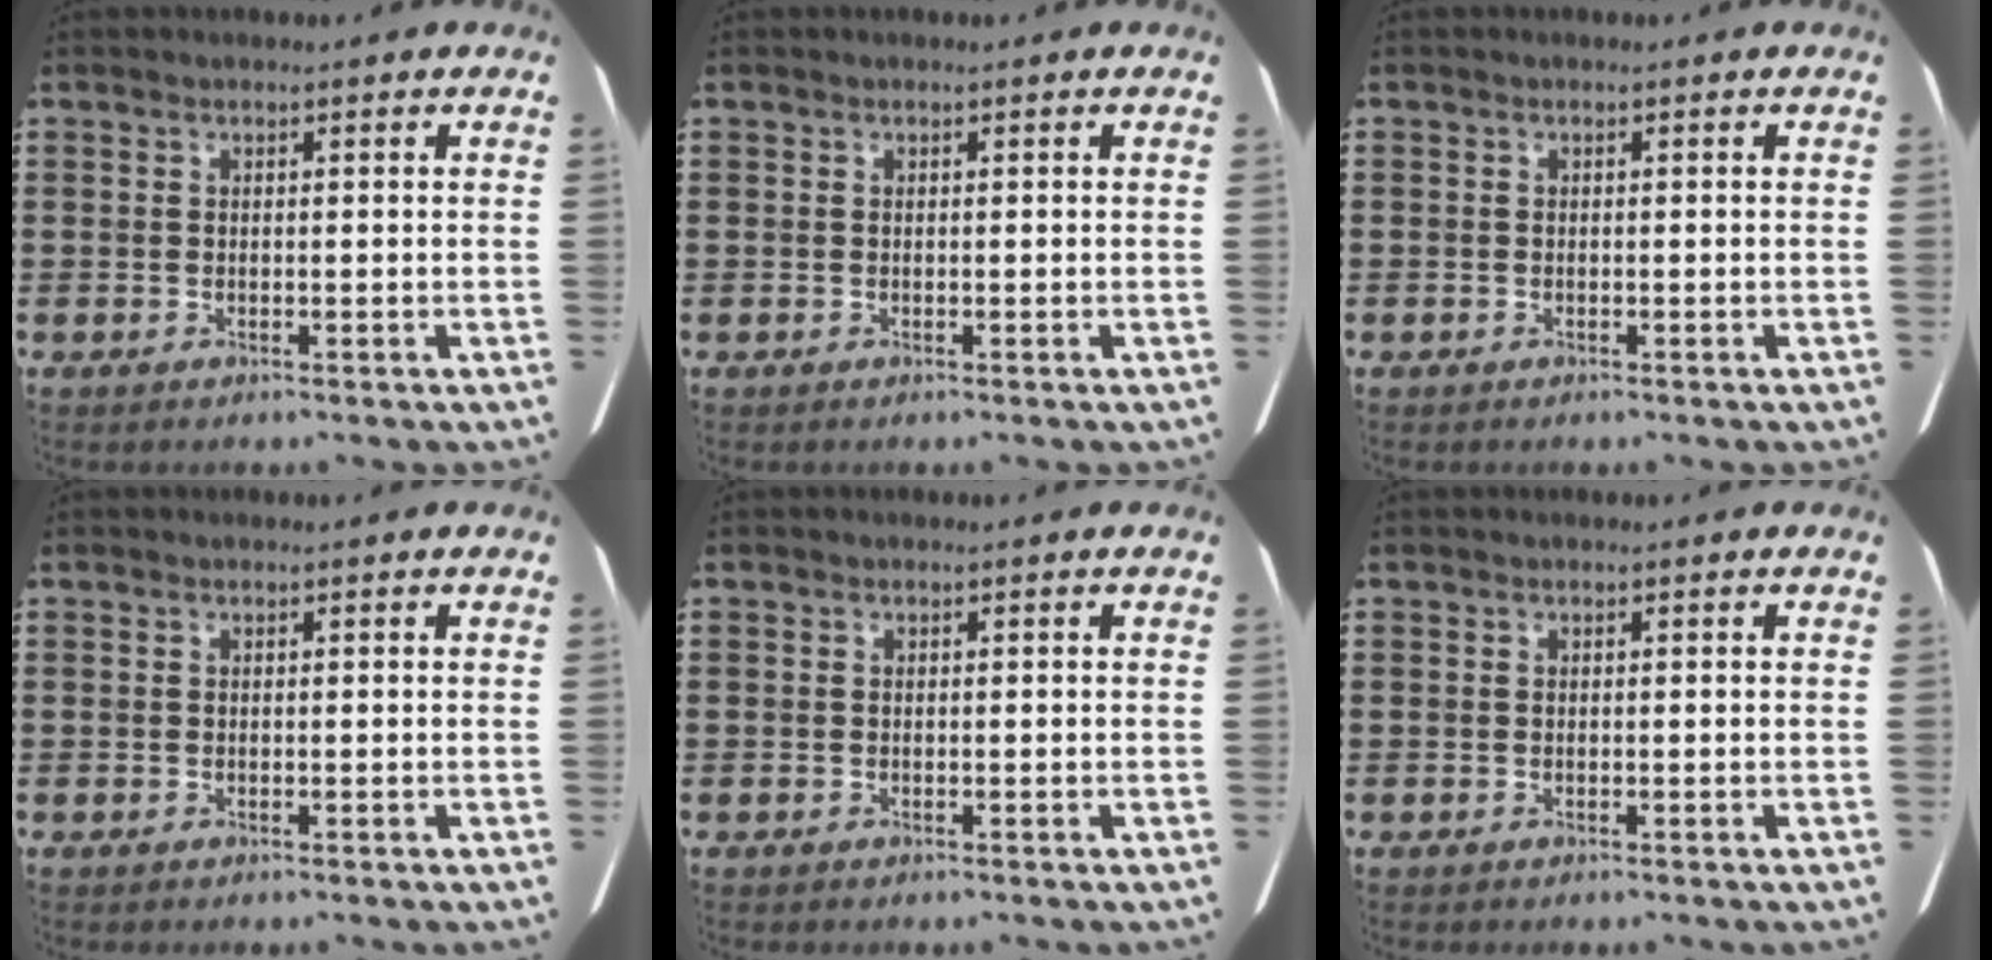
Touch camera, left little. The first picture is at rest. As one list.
[{"total": 0.0}, {"total": 0.0}, {"total": 0.0}, {"total": 0.0}, {"total": 0.0}]